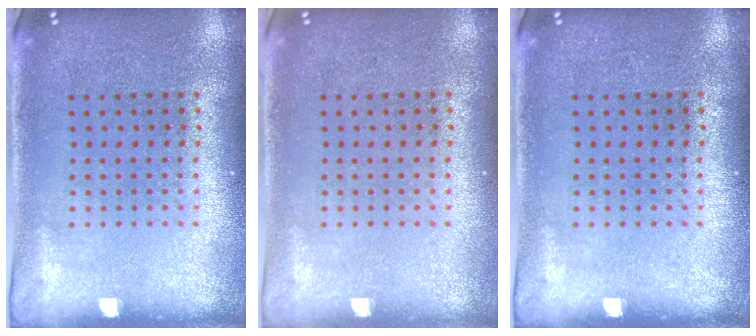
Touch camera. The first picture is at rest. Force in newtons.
{"total": 0.0}
{"total": 0.0}